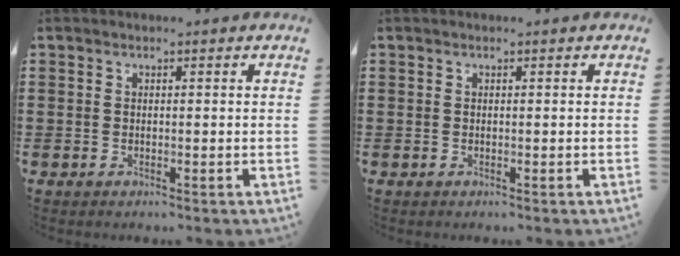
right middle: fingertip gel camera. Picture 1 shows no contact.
{"total": 0.0}